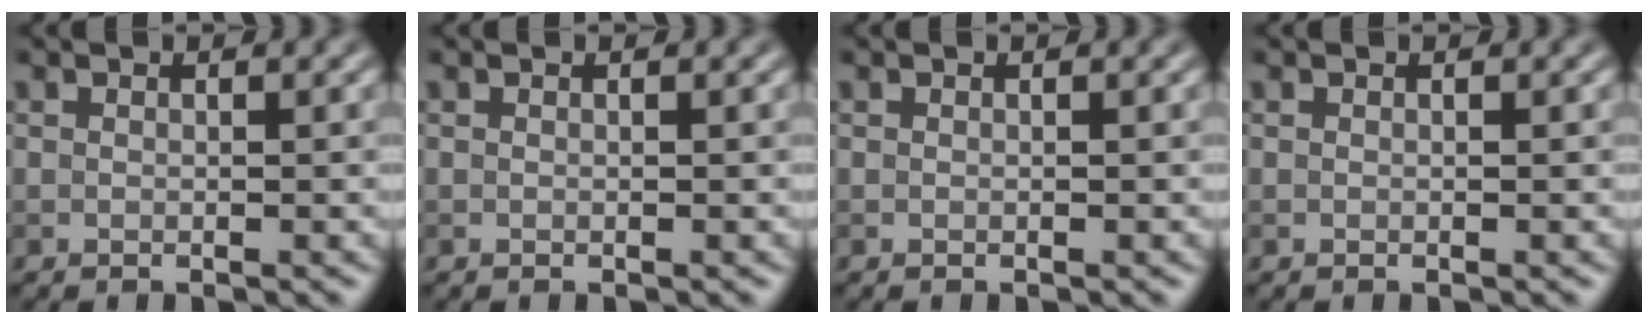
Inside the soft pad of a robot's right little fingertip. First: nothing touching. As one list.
[{"total": 0.0}, {"total": 0.0}, {"total": 0.0}]